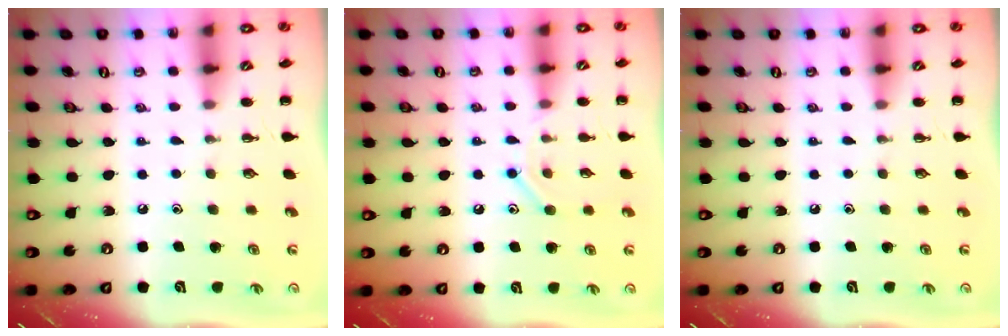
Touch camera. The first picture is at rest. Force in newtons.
{"total": 8.3, "press": 8.2, "slide": 1.2}
{"total": 0.0}